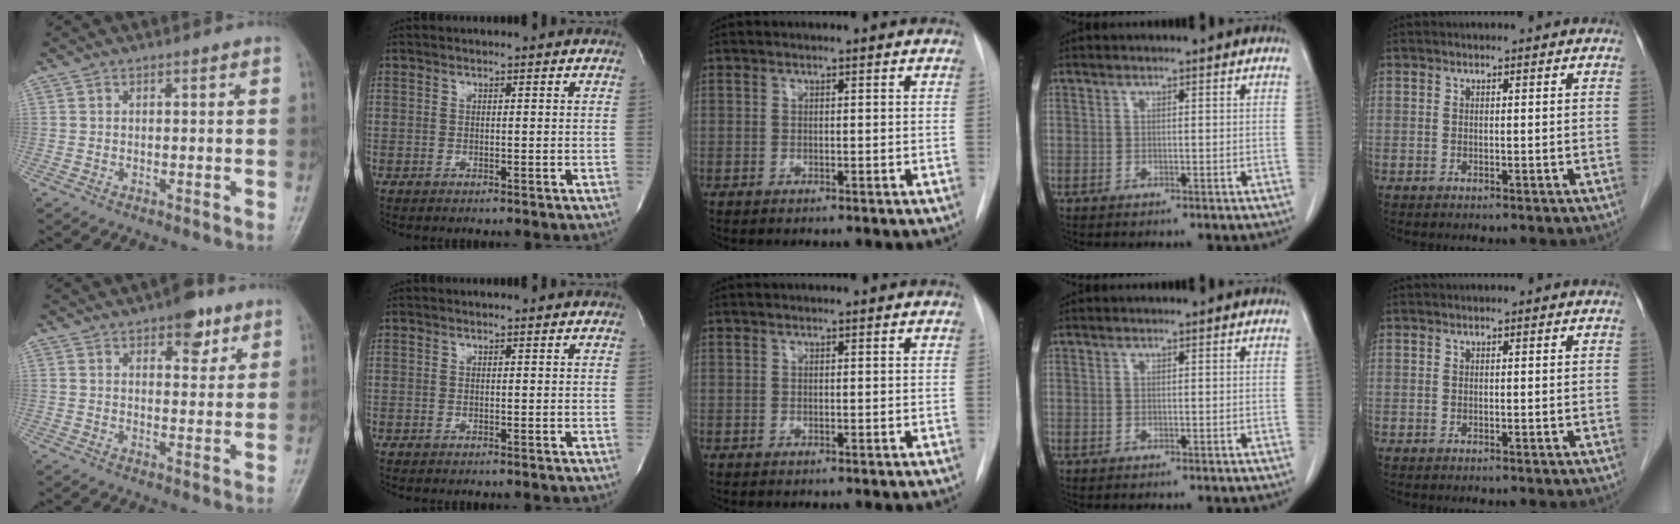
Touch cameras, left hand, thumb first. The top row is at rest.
{"thumb": {"total": 6.7, "force": [4.0, 3.2, 4.4], "torque": [-0.032, -0.017, 0.051]}}